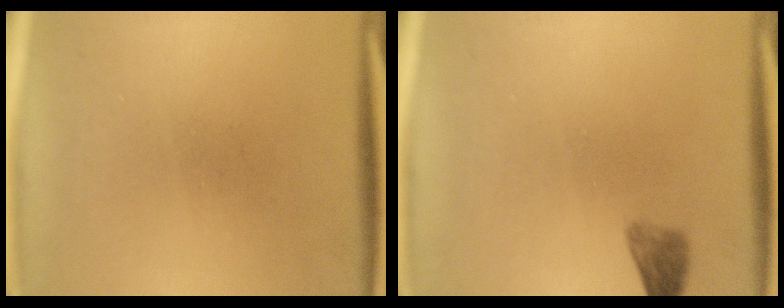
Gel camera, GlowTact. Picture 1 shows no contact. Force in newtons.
{"total": 2.1}